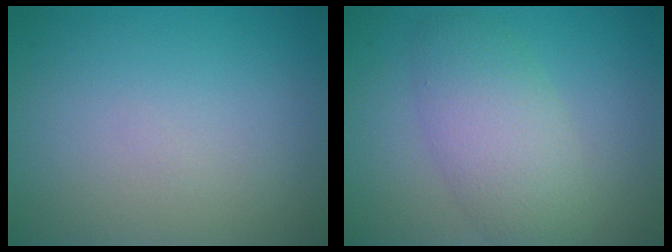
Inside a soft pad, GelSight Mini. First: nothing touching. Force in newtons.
{"total": 4.7, "press": 4.7, "slide": 0.3}